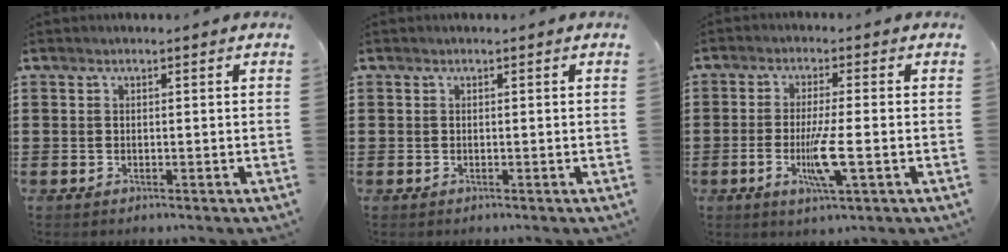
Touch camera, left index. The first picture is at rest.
{"total": 0.0}
{"total": 6.7, "force": [-1.9, 0.5, 6.4], "torque": [-0.126, -0.016, -0.038]}